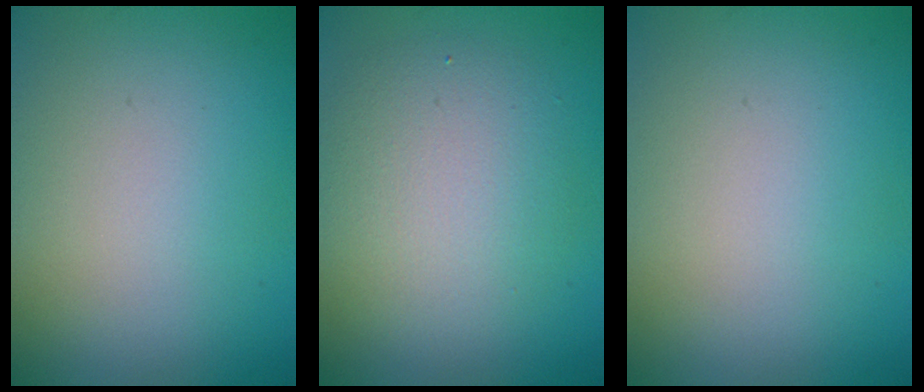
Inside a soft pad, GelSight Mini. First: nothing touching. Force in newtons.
{"total": 4.8, "press": 4.8, "slide": 0.3}
{"total": 0.0}